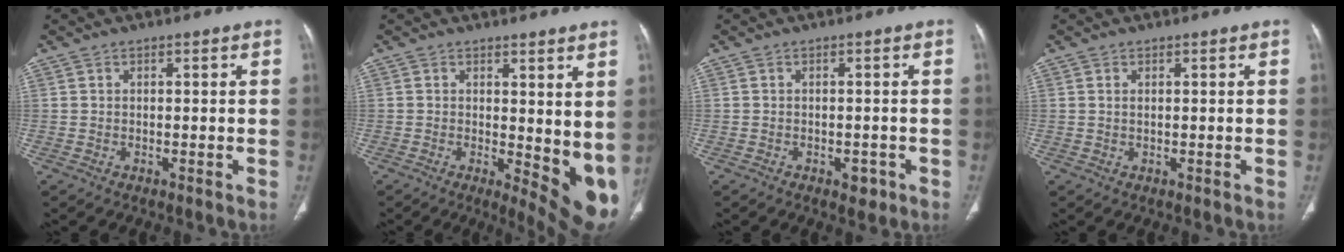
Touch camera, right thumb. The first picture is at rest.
{"total": 11.0, "force": [0.8, 4.5, 9.9], "torque": [-0.112, -0.029, 0.020]}
{"total": 2.4, "force": [-1.2, 1.5, 1.5], "torque": [-0.012, 0.004, -0.010]}
{"total": 0.5, "force": [0.2, 0.3, 0.4], "torque": [-0.015, 0.005, 0.006]}